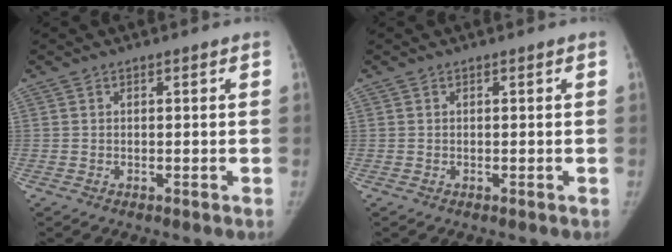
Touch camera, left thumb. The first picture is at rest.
{"total": 0.0}